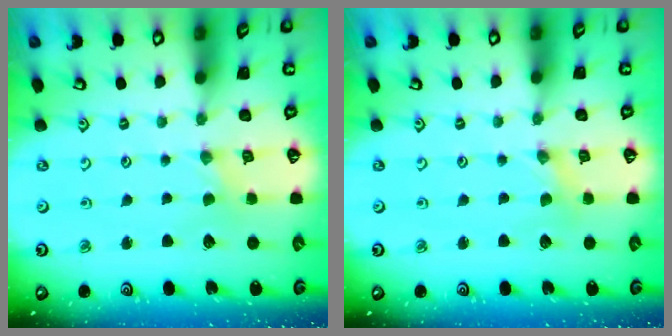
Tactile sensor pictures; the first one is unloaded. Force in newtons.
{"total": 0.0}